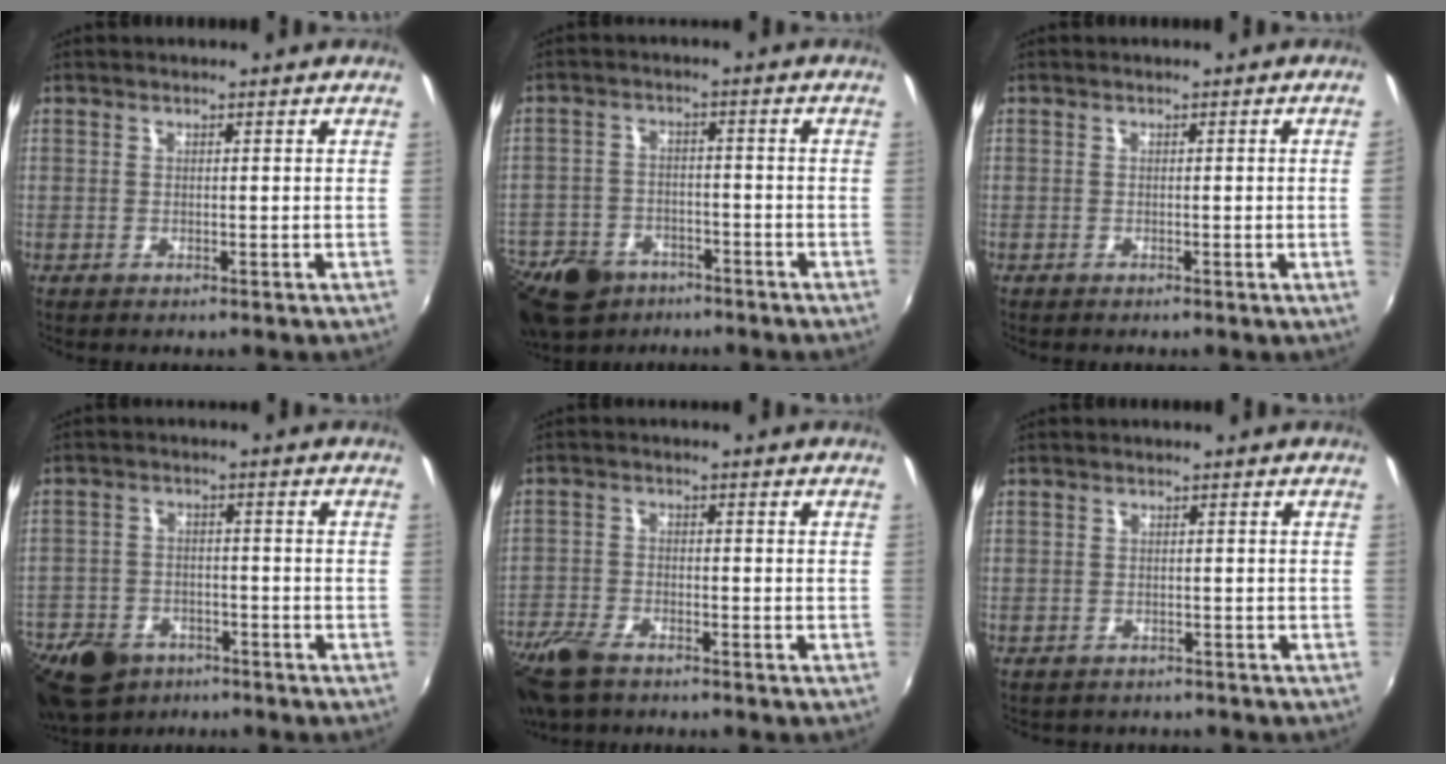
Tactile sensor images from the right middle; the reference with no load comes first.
{"total": 18.4, "force": [-11.9, 11.5, 8.1], "torque": [-0.224, -0.017, -0.190]}
{"total": 1.9, "force": [0.1, -1.2, 1.5], "torque": [-0.014, -0.015, 0.004]}
{"total": 17.7, "force": [-11.2, 11.1, 7.9], "torque": [-0.219, -0.022, -0.180]}
{"total": 10.5, "force": [-7.9, 4.4, 5.4], "torque": [-0.146, -0.028, -0.156]}
{"total": 2.3, "force": [-1.5, 1.7, 0.0], "torque": [-0.001, 0.008, -0.018]}